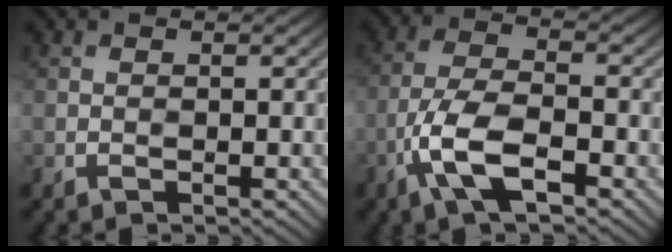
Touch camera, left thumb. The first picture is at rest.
{"total": 7.9, "force": [-3.6, 3.0, 6.3], "torque": [-0.133, 0.001, -0.076]}